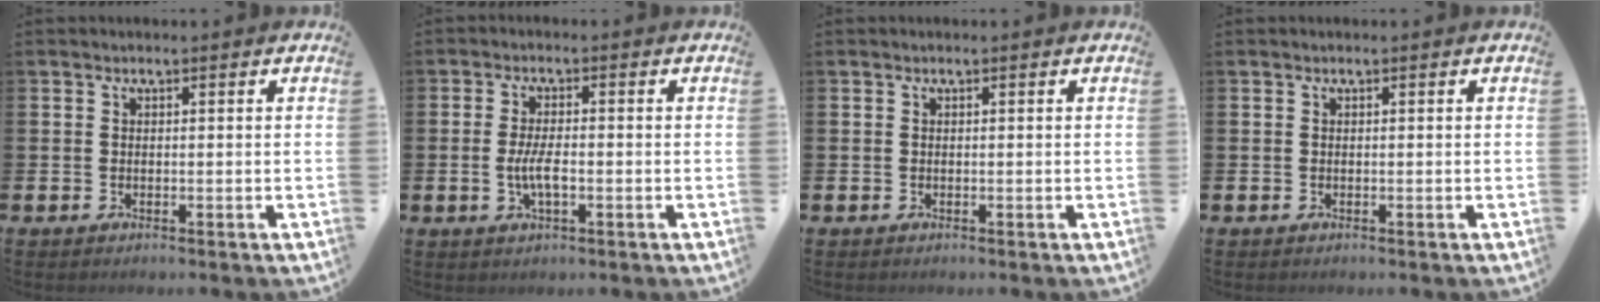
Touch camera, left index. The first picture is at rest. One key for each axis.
{"total": 3.7, "fx": -0.8, "fy": 1.2, "fz": 3.4, "tx": -0.064, "ty": 0.000, "tz": -0.017}
{"total": 0.0}
{"total": 0.0}